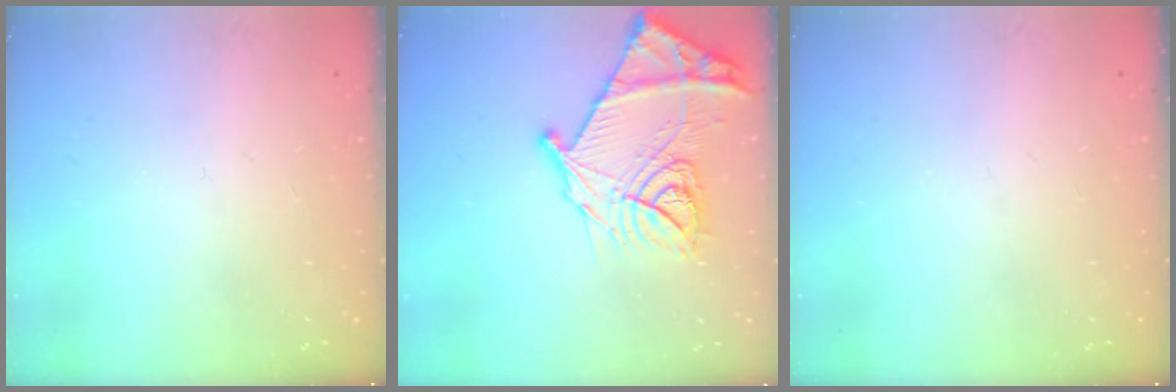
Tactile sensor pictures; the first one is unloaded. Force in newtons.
{"total": 22.2, "press": 22.1, "slide": 2.4}
{"total": 0.0}